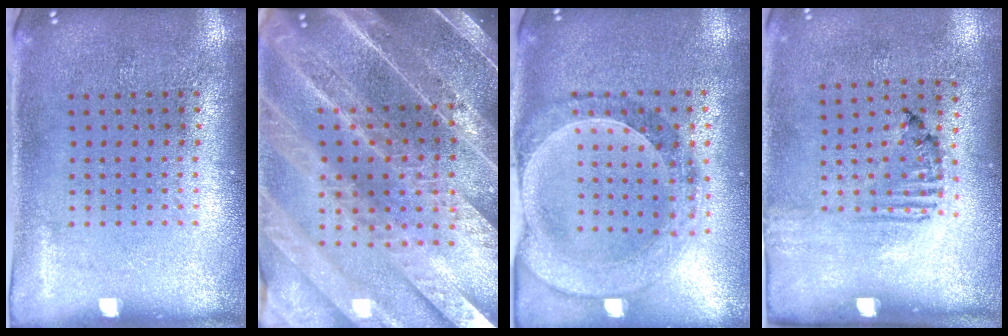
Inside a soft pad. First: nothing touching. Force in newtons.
{"total": 5.3, "press": 4.5, "slide": 2.8}
{"total": 1.4, "press": 1.4, "slide": 0.3}
{"total": 1.8, "press": 1.0, "slide": 1.5}